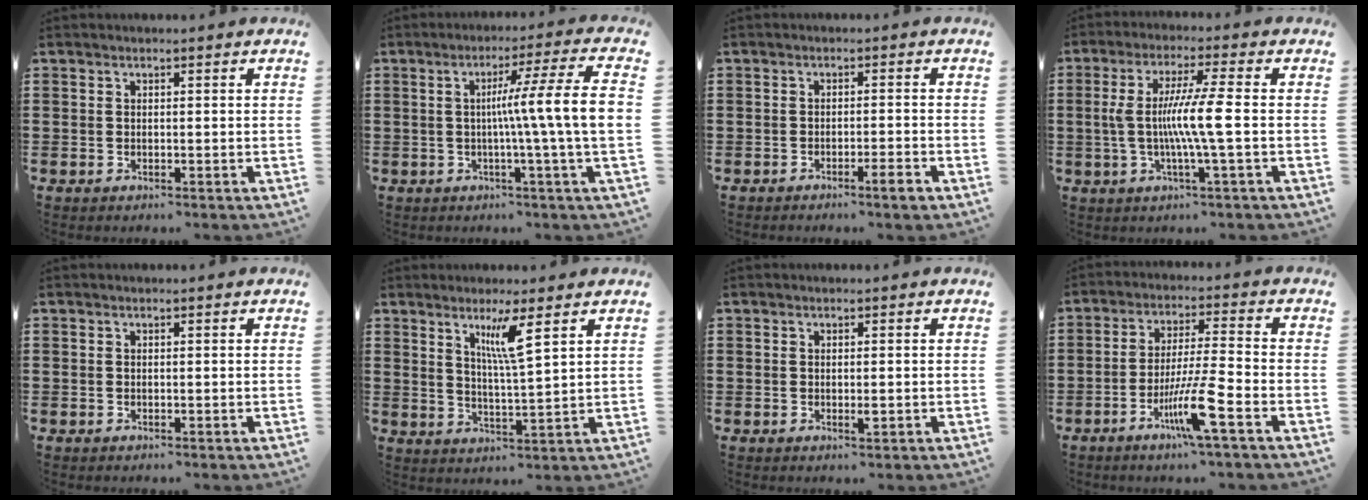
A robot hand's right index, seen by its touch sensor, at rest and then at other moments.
{"total": 10.1, "force": [0.1, -0.9, 10.0], "torque": [-0.174, -0.010, -0.008]}
{"total": 2.7, "force": [-1.9, 0.0, 2.0], "torque": [-0.033, -0.003, -0.032]}
{"total": 8.5, "force": [-0.9, -0.2, 8.5], "torque": [-0.164, -0.011, -0.025]}
{"total": 0.0}
{"total": 5.6, "force": [3.1, 0.0, 4.6], "torque": [-0.093, -0.004, 0.049]}
{"total": 1.2, "force": [-0.2, 0.2, 1.2], "torque": [-0.023, -0.002, -0.003]}
{"total": 9.5, "force": [-4.7, 0.3, 8.2], "torque": [-0.160, -0.009, -0.088]}